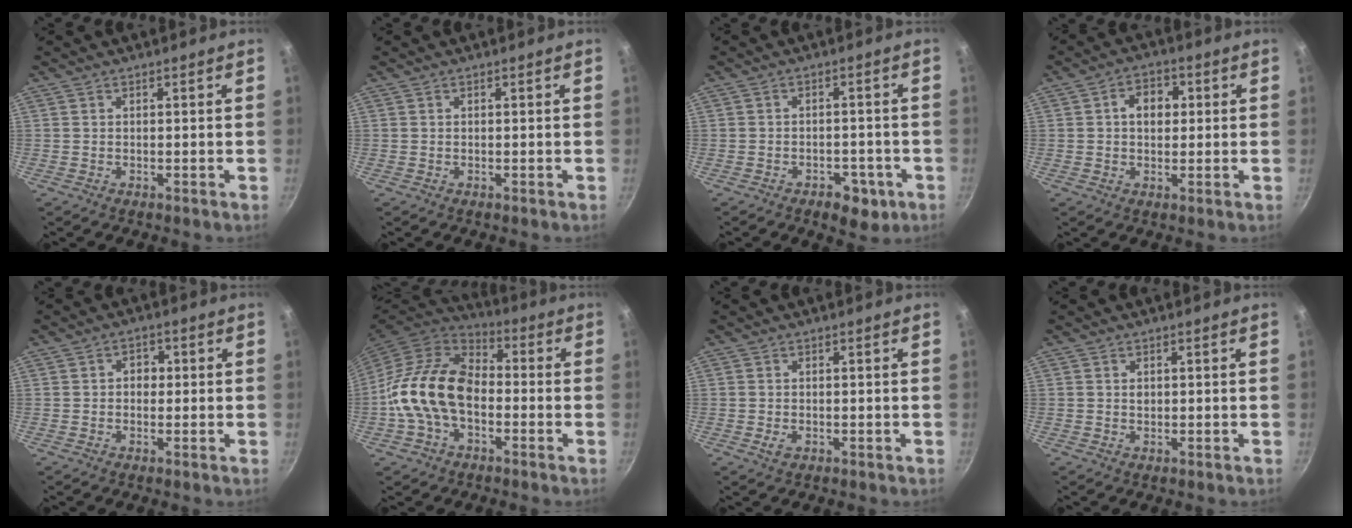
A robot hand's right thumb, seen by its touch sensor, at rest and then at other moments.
{"total": 0.0}
{"total": 6.5, "force": [-3.2, 4.0, 4.1], "torque": [-0.027, 0.023, -0.030]}
{"total": 5.8, "force": [0.9, 4.3, 3.8], "torque": [-0.031, 0.008, 0.008]}
{"total": 3.0, "force": [0.1, 2.5, 1.7], "torque": [-0.006, 0.006, -0.002]}
{"total": 16.3, "force": [-2.4, 11.0, 11.7], "torque": [-0.184, 0.036, -0.060]}
{"total": 1.7, "force": [-0.5, 1.2, 1.1], "torque": [-0.019, -0.001, -0.007]}
{"total": 0.9, "force": [0.1, 0.7, 0.5], "torque": [-0.005, -0.002, 0.003]}